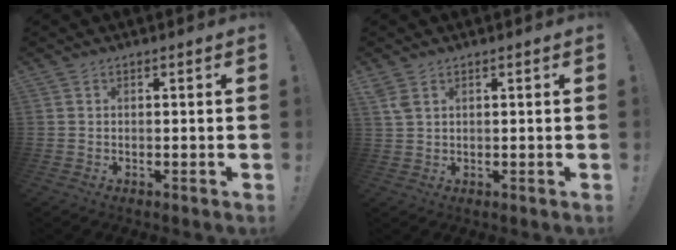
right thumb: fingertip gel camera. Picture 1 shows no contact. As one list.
[{"total": 2.8, "force": [1.5, 1.4, 1.9], "torque": [-0.036, -0.003, 0.029]}]